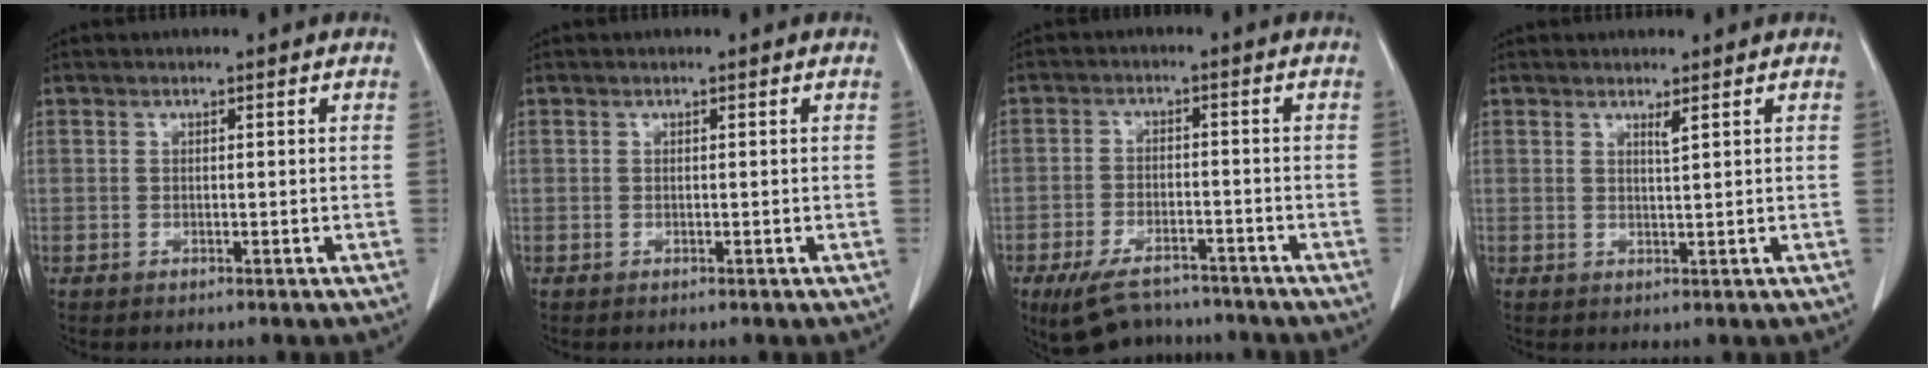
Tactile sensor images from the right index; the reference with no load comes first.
{"total": 0.0}
{"total": 10.2, "force": [-8.4, 4.1, 4.1], "torque": [-0.074, 0.000, -0.131]}
{"total": 1.1, "force": [0.8, -0.3, 0.7], "torque": [-0.018, -0.009, 0.015]}